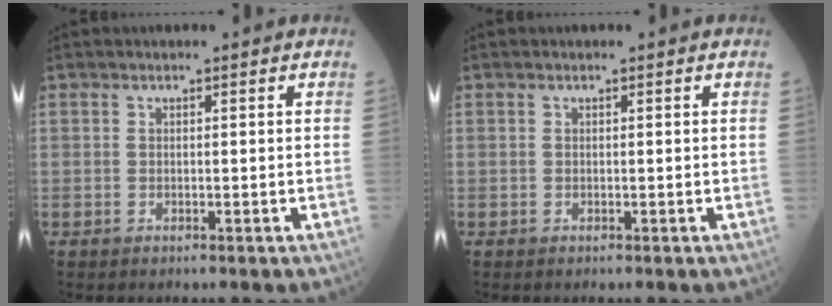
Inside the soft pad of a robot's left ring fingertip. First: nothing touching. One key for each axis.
{"total": 0.0}